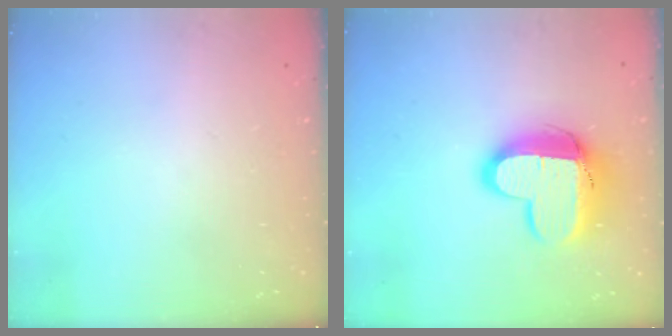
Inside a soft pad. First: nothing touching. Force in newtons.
{"total": 14.0, "press": 13.9, "slide": 1.4}